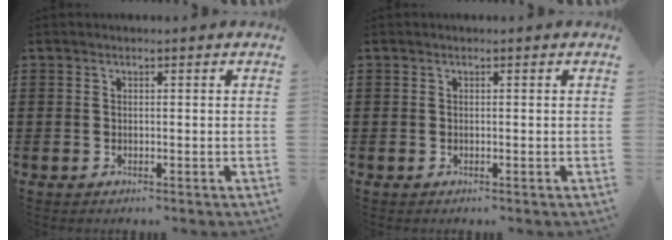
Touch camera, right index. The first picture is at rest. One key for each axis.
{"total": 0.0}